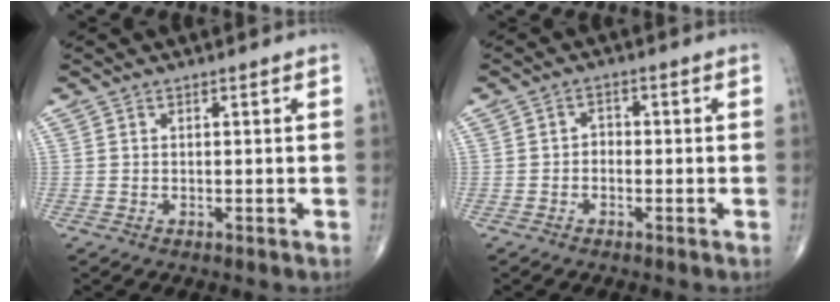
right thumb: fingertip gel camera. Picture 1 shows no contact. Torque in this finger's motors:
{"motor_torque": [-0.43, -0.03, 0.16, 0.01, 0.06]}